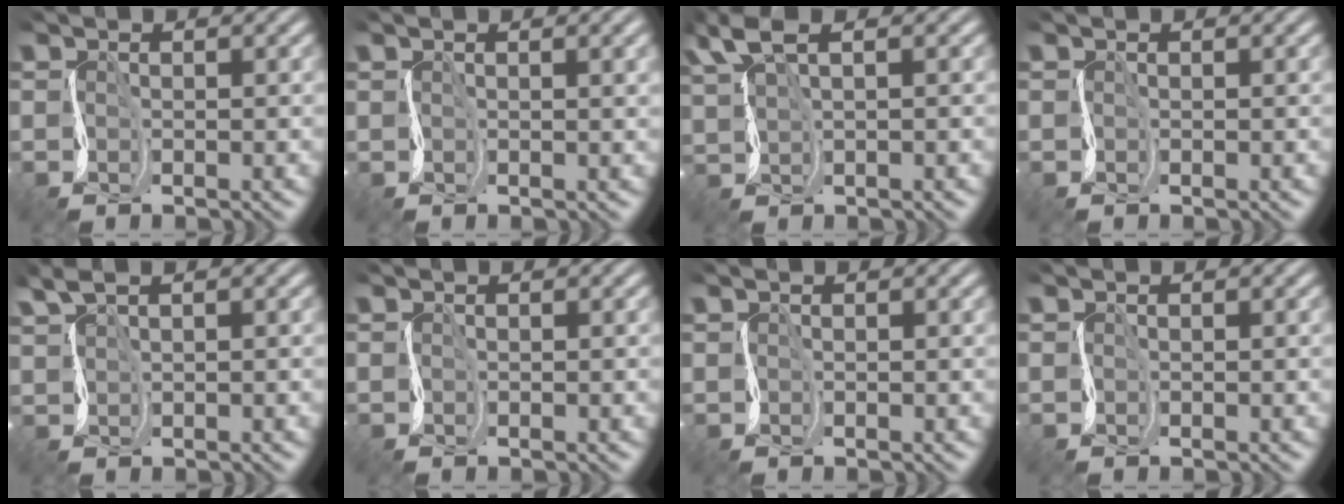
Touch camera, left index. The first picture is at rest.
{"total": 3.9, "force": [2.1, 1.5, 2.9], "torque": [-0.038, 0.014, 0.024]}
{"total": 4.0, "force": [2.3, 1.5, 2.9], "torque": [-0.075, 0.013, 0.045]}
{"total": 0.0}
{"total": 2.7, "force": [1.9, 0.9, 1.6], "torque": [-0.045, 0.010, 0.043]}
{"total": 0.0}
{"total": 0.8, "force": [0.5, 0.3, 0.5], "torque": [-0.005, 0.001, 0.011]}
{"total": 0.0}